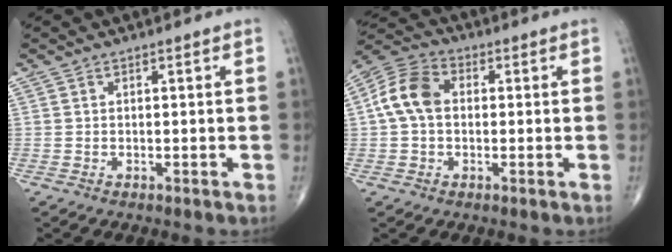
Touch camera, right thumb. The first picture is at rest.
{"total": 9.2, "force": [0.6, 6.5, 6.5], "torque": [-0.128, 0.028, 0.001]}